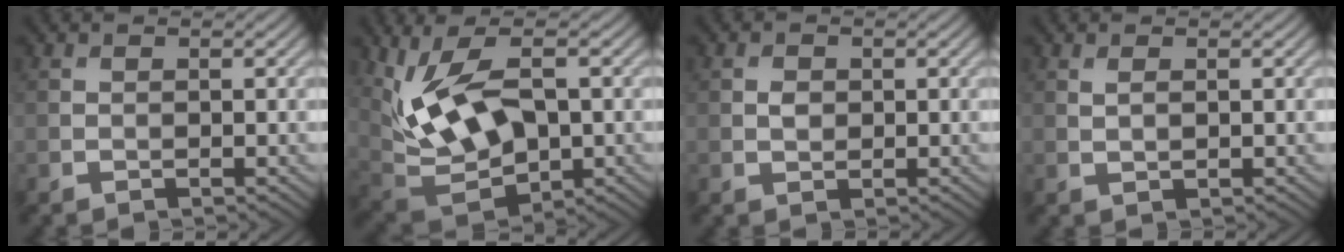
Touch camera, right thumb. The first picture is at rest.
{"total": 11.3, "force": [2.7, 5.4, 9.6], "torque": [-0.201, -0.005, 0.049]}
{"total": 1.2, "force": [0.2, 1.0, 0.7], "torque": [-0.014, -0.001, 0.000]}
{"total": 1.1, "force": [0.5, 0.4, 0.9], "torque": [-0.023, -0.002, 0.012]}